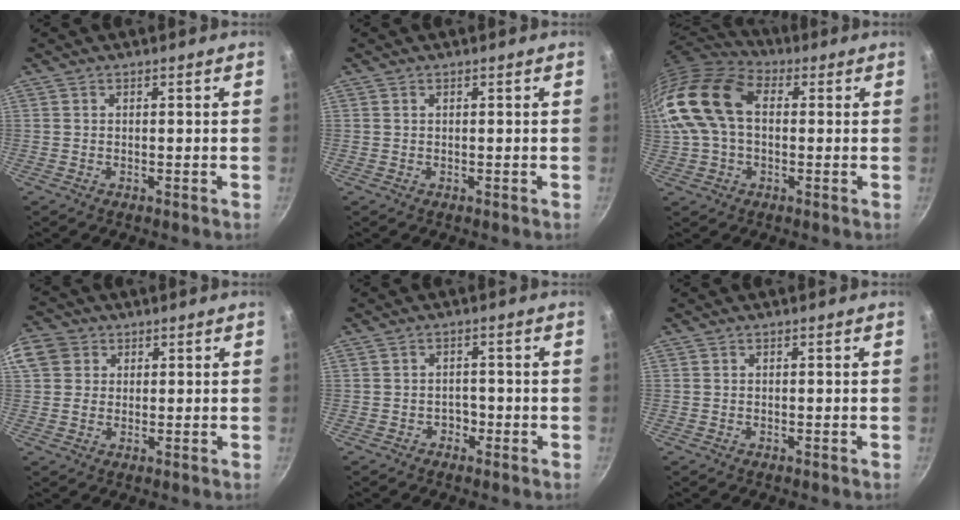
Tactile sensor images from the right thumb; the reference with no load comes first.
{"total": 0.0}
{"total": 19.0, "force": [2.0, 12.5, 14.2], "torque": [-0.290, 0.034, 0.023]}
{"total": 8.9, "force": [2.8, 7.6, 3.7], "torque": [-0.072, 0.010, 0.042]}
{"total": 1.9, "force": [-1.0, 1.5, 0.6], "torque": [0.011, 0.014, -0.012]}
{"total": 0.0}